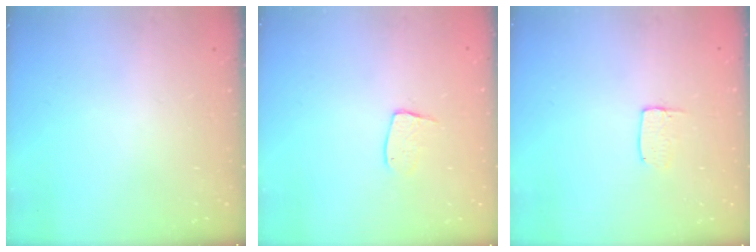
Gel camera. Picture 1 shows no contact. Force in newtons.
{"total": 7.4, "press": 7.4, "slide": 0.4}
{"total": 3.6, "press": 3.6, "slide": 0.3}